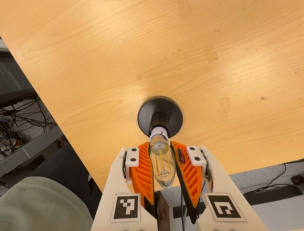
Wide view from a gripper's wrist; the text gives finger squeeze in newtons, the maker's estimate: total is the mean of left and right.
{"total": 20.2, "left": 20.5, "right": 19.8}